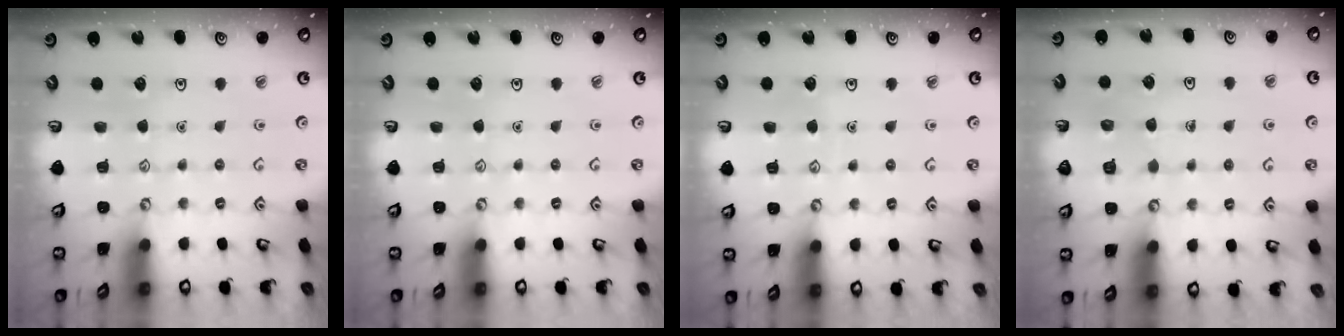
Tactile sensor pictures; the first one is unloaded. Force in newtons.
{"total": 0.0}
{"total": 3.1, "press": 3.1, "slide": 0.3}
{"total": 2.6, "press": 2.6, "slide": 0.1}